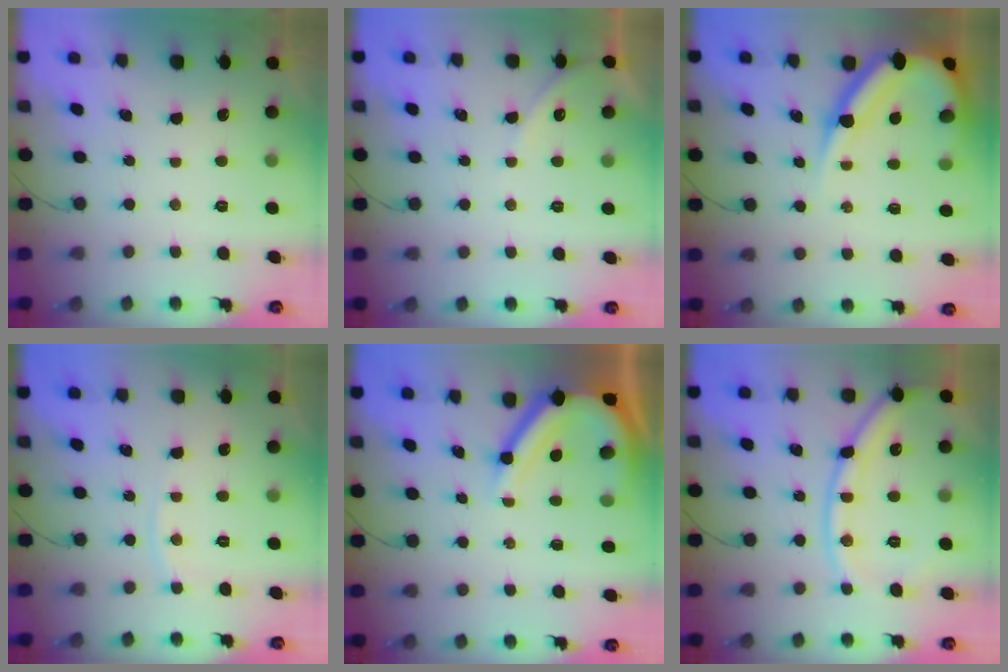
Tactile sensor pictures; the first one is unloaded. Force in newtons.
{"total": 3.8, "press": 3.7, "slide": 0.6}
{"total": 14.6, "press": 14.5, "slide": 1.0}
{"total": 4.1, "press": 4.1, "slide": 0.3}
{"total": 12.5, "press": 12.4, "slide": 1.5}
{"total": 15.3, "press": 15.2, "slide": 1.6}